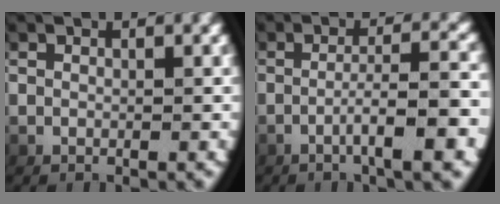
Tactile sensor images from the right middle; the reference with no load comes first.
{"total": 4.9, "force": [-1.9, 0.6, 4.5], "torque": [-0.068, 0.007, -0.030]}